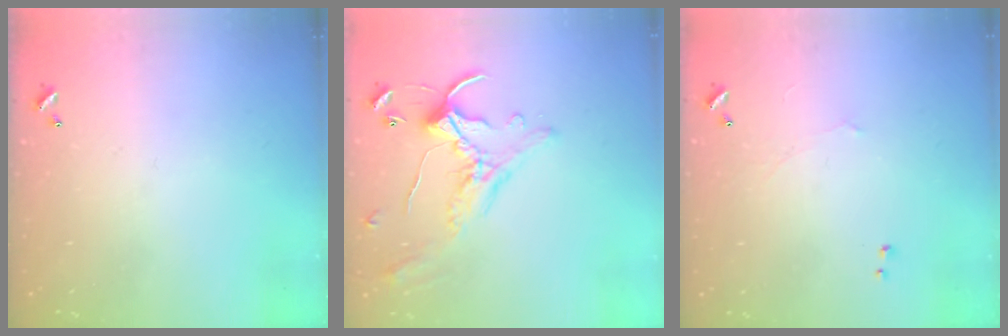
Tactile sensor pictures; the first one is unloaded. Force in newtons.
{"total": 0.9, "press": 0.1, "slide": 0.9}
{"total": 0.7, "press": 0.1, "slide": 0.7}